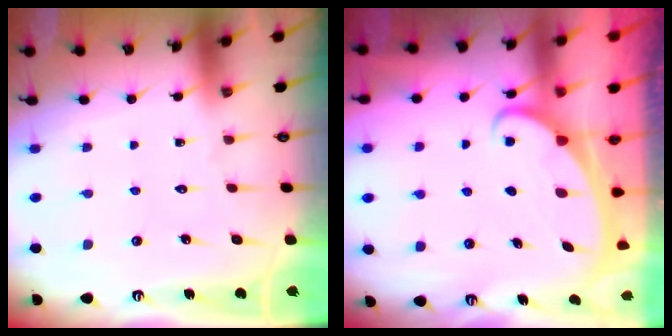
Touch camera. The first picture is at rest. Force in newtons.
{"total": 2.4, "press": 2.4, "slide": 0.3}